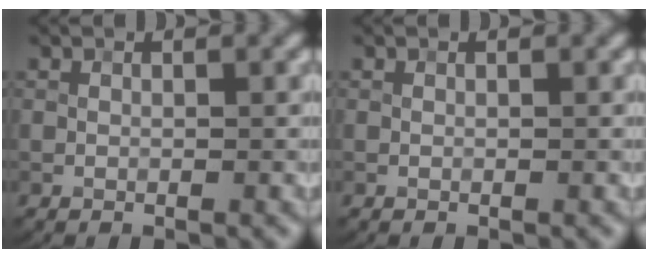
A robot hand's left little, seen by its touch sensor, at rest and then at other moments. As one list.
[{"total": 0.0}]